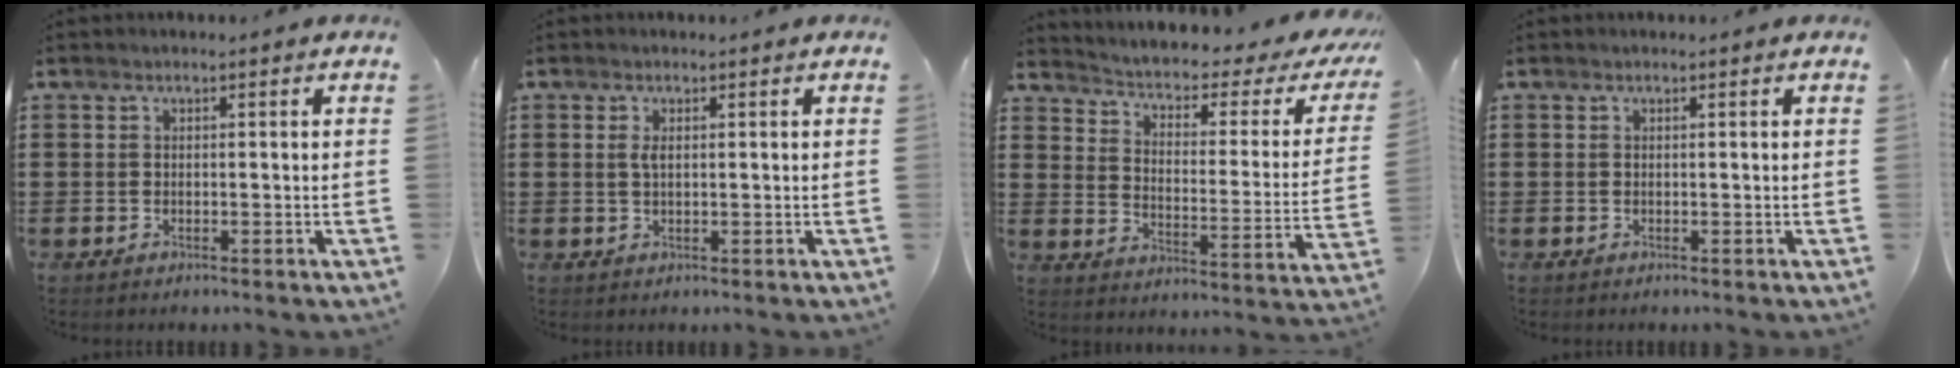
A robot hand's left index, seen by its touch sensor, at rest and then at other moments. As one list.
[{"total": 1.7, "force": [0.4, 0.6, 1.5], "torque": [-0.032, 0.004, 0.006]}, {"total": 2.5, "force": [0.9, 0.8, 2.1], "torque": [-0.051, -0.019, 0.001]}, {"total": 0.0}]